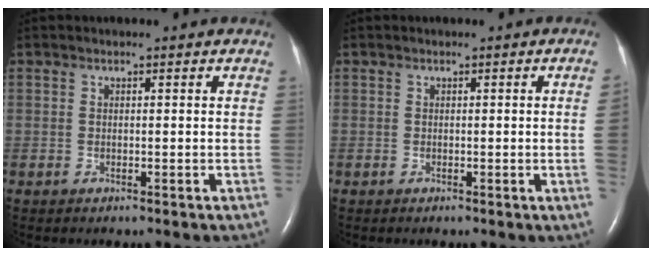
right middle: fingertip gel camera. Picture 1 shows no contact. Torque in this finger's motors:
{"motor_torque": [0.36, -0.30, -0.27, -0.21]}